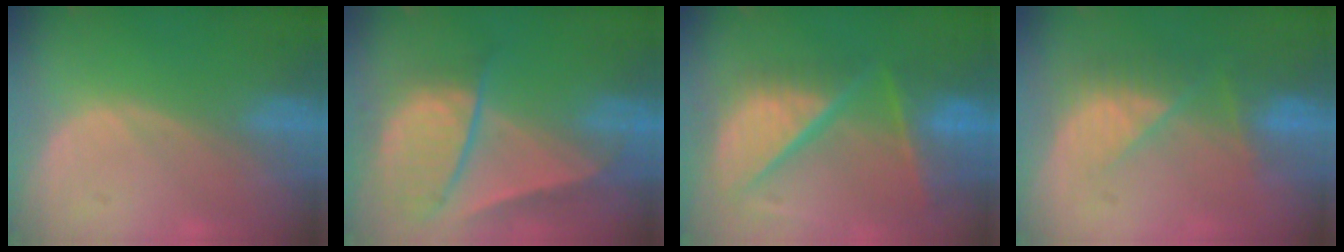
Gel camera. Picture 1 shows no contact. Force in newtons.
{"total": 9.4, "press": 8.1, "slide": 4.7}
{"total": 12.0, "press": 10.0, "slide": 6.6}
{"total": 7.4, "press": 6.6, "slide": 3.3}